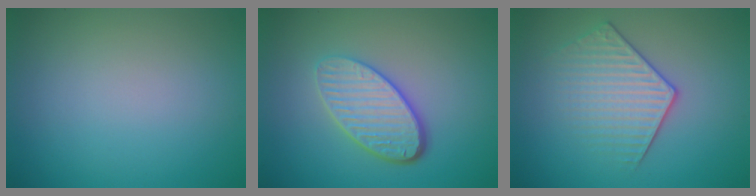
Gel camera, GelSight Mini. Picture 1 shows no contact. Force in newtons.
{"total": 4.8, "press": 3.6, "slide": 3.3}
{"total": 3.4, "press": 3.2, "slide": 1.3}